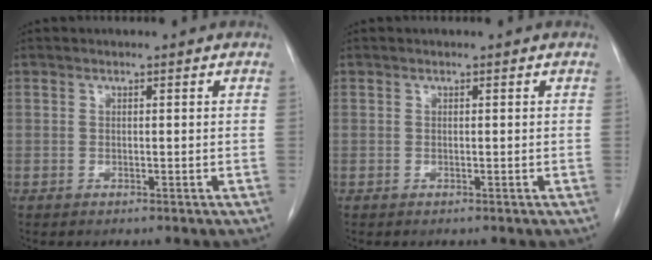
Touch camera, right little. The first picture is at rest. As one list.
[{"total": 0.0}]